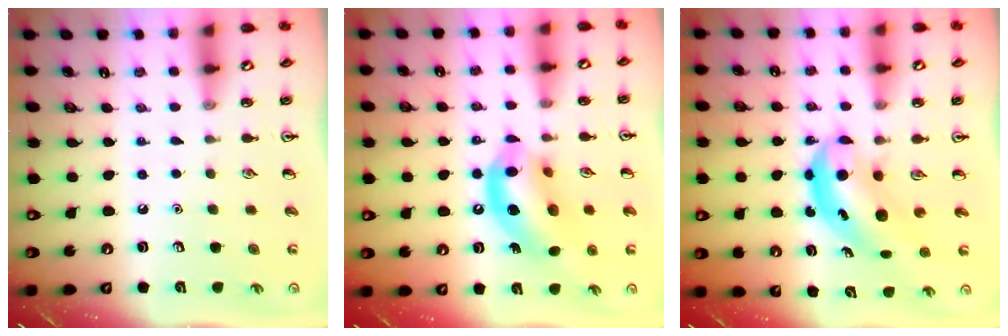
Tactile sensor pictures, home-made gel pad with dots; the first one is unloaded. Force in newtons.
{"total": 14.2, "press": 13.7, "slide": 3.6}
{"total": 5.5, "press": 5.4, "slide": 1.2}